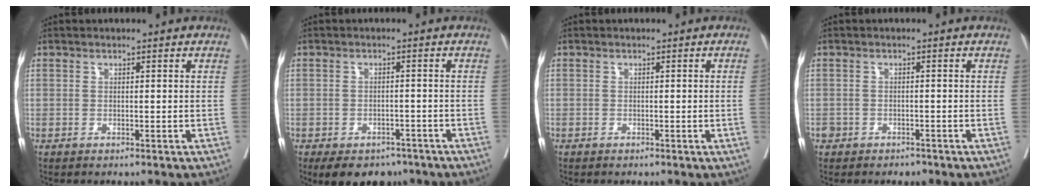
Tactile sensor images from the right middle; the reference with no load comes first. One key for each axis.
{"total": 8.4, "fx": -6.1, "fy": 4.8, "fz": 3.2, "tx": -0.040, "ty": 0.005, "tz": -0.085}
{"total": 1.0, "fx": -0.1, "fy": -0.4, "fz": 0.8, "tx": -0.005, "ty": 0.000, "tz": -0.002}
{"total": 2.3, "fx": -1.6, "fy": 1.6, "fz": 0.2, "tx": -0.008, "ty": 0.005, "tz": -0.027}